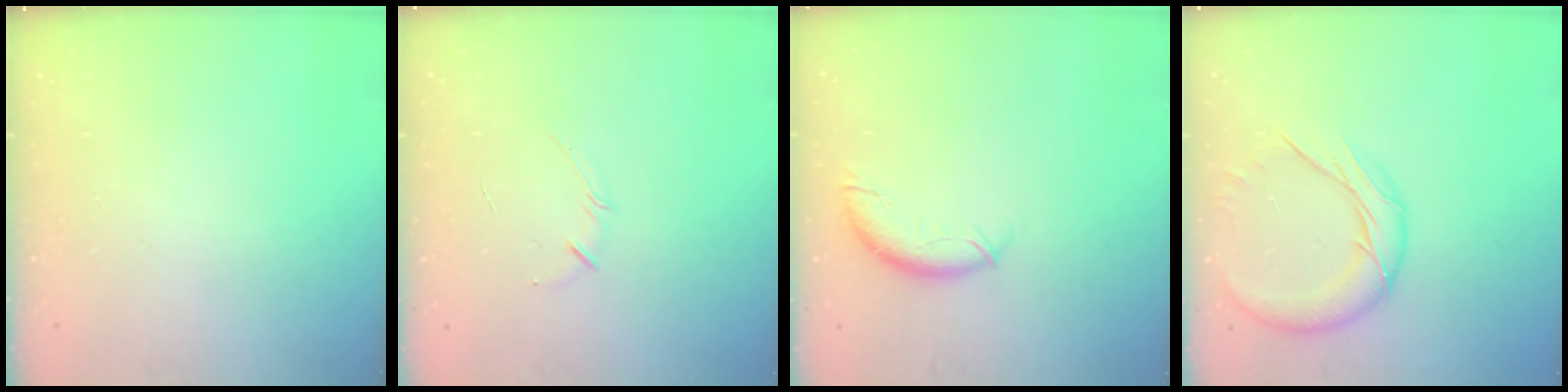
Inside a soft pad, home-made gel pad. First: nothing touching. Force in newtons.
{"total": 3.3, "press": 3.2, "slide": 0.6}
{"total": 8.2, "press": 8.2, "slide": 0.7}
{"total": 13.3, "press": 13.2, "slide": 1.0}